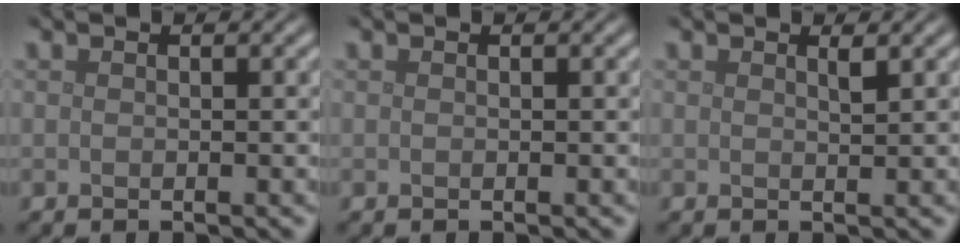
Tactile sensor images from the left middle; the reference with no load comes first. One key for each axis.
{"total": 0.0}
{"total": 0.7, "fx": 0.6, "fy": 0.0, "fz": 0.5, "tx": -0.007, "ty": -0.002, "tz": 0.009}